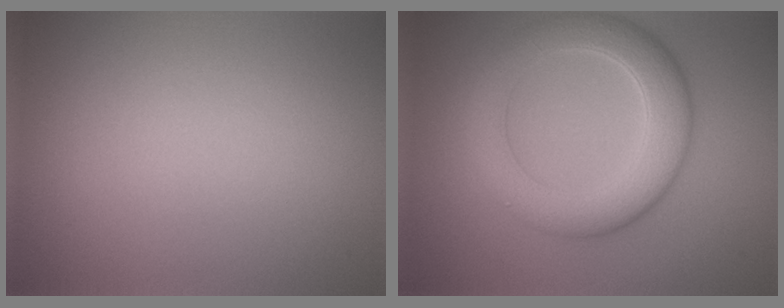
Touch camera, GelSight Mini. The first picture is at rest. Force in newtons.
{"total": 6.0, "press": 6.0, "slide": 0.2}